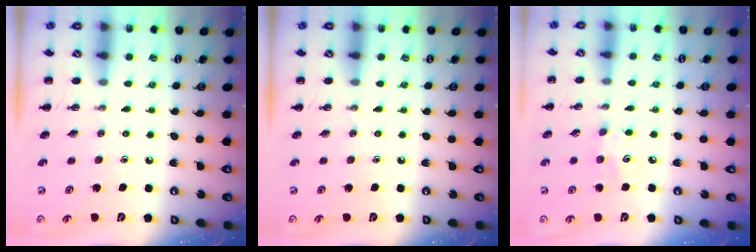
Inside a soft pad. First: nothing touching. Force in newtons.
{"total": 0.0}
{"total": 3.7, "press": 3.5, "slide": 1.0}